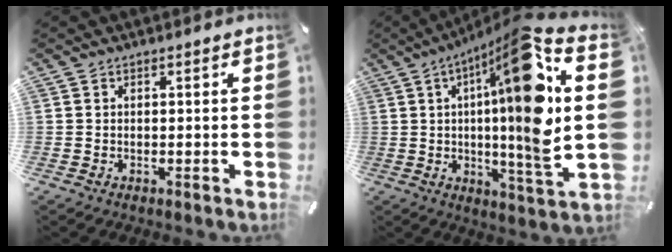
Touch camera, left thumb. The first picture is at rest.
{"total": 22.2, "force": [4.7, 1.9, 21.6], "torque": [-0.347, -0.040, 0.049]}